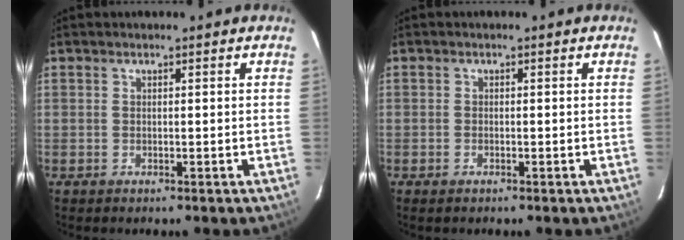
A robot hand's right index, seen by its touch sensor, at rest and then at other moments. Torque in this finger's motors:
{"motor_torque": [0.47, -0.51, 0.05, 0.01]}